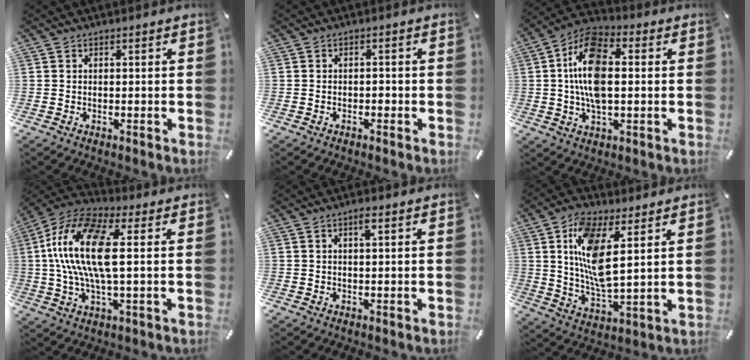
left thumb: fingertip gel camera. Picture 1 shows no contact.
{"total": 1.1, "force": [-0.5, 0.7, 0.7], "torque": [-0.015, 0.003, -0.011]}
{"total": 12.9, "force": [0.8, 6.9, 10.8], "torque": [-0.234, -0.003, 0.010]}
{"total": 17.8, "force": [2.1, 7.3, 16.1], "torque": [-0.340, -0.007, 0.031]}
{"total": 2.1, "force": [0.7, 0.5, 1.9], "torque": [-0.039, 0.004, 0.011]}
{"total": 12.6, "force": [4.9, 5.0, 10.4], "torque": [-0.221, -0.016, 0.084]}